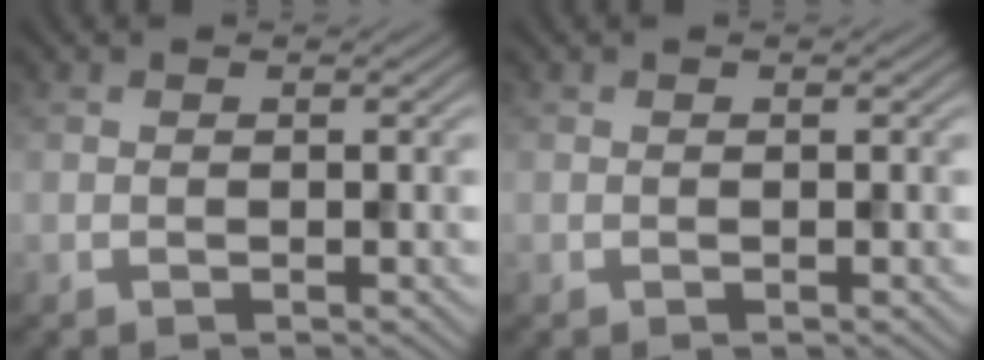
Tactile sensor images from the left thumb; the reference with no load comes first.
{"total": 0.0}